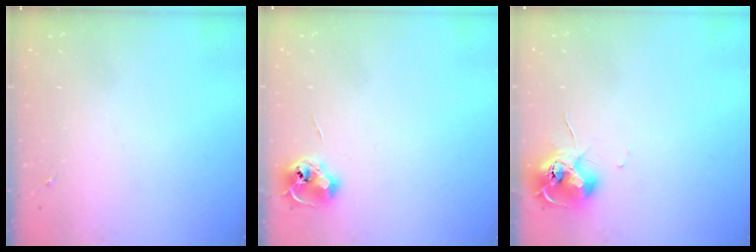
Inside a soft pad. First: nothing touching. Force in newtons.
{"total": 7.4, "press": 7.4, "slide": 0.7}
{"total": 11.6, "press": 11.5, "slide": 1.4}